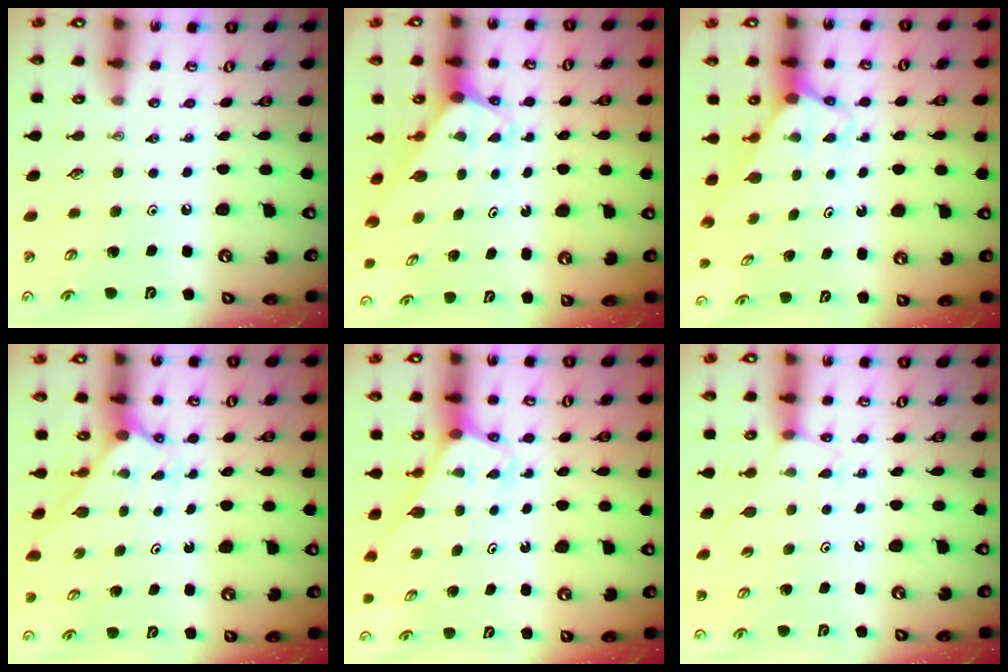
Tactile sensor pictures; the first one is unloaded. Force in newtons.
{"total": 2.0, "press": 2.0, "slide": 0.1}
{"total": 2.5, "press": 2.5, "slide": 0.2}
{"total": 1.9, "press": 1.9, "slide": 0.2}
{"total": 3.2, "press": 3.2, "slide": 0.2}
{"total": 4.9, "press": 4.9, "slide": 0.6}